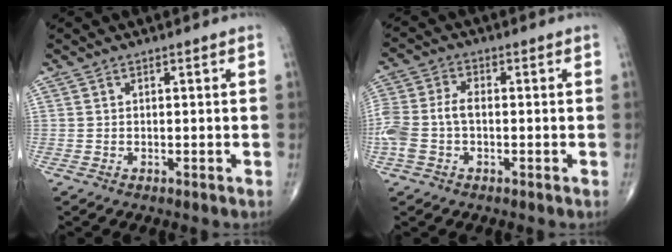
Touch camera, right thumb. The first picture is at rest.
{"total": 8.5, "force": [-1.4, 5.1, 6.7], "torque": [-0.169, 0.020, -0.030]}